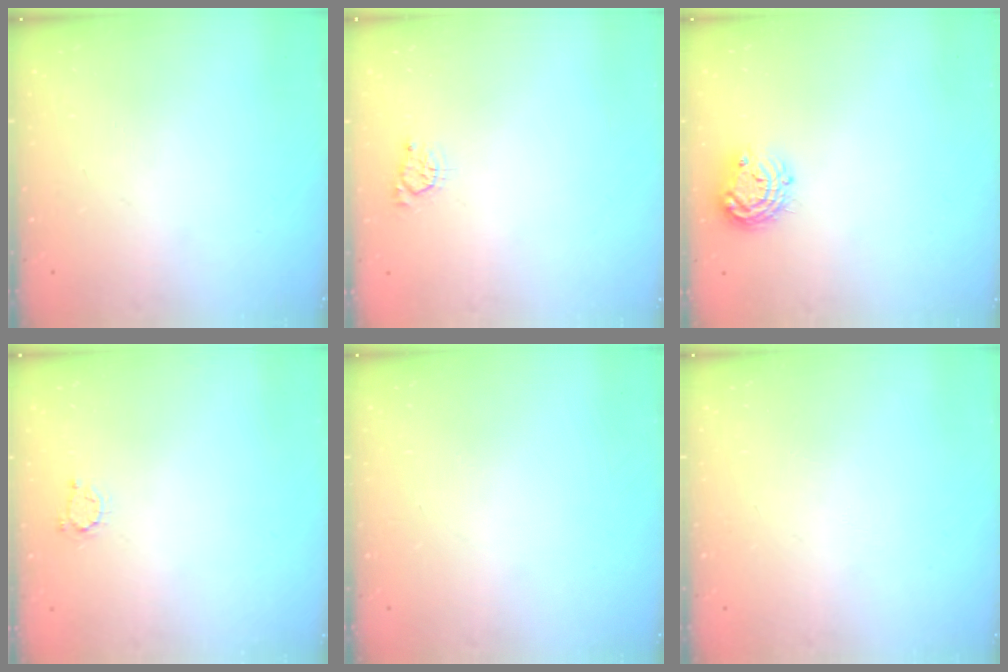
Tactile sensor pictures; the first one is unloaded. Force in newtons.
{"total": 2.9, "press": 2.9, "slide": 0.3}
{"total": 8.7, "press": 8.7, "slide": 0.5}
{"total": 3.0, "press": 3.0, "slide": 0.2}
{"total": 0.0}
{"total": 0.0}